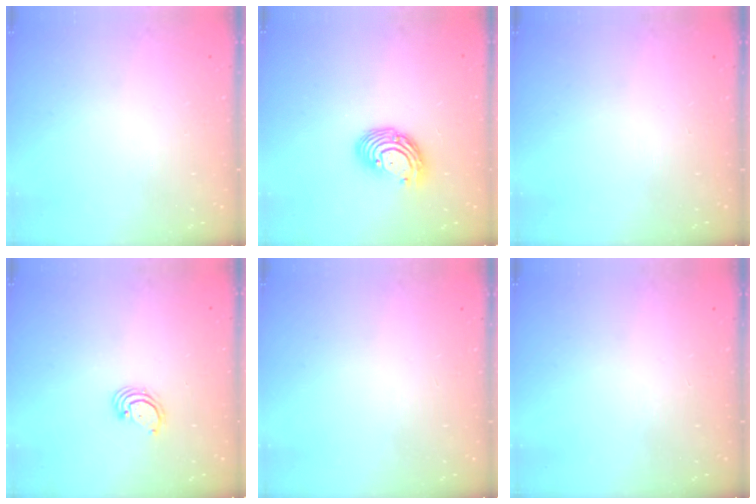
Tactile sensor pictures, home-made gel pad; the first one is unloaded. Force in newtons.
{"total": 9.0, "press": 8.8, "slide": 1.7}
{"total": 0.0}
{"total": 2.5, "press": 2.5, "slide": 0.3}
{"total": 0.0}
{"total": 0.0}